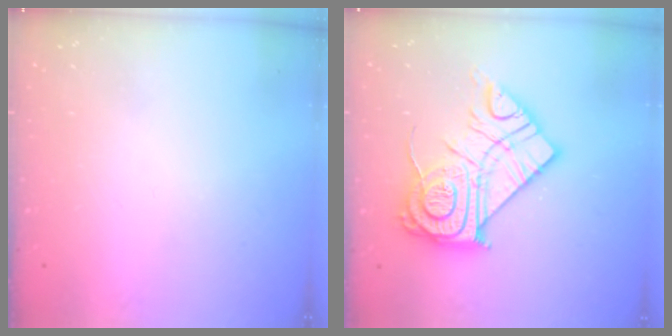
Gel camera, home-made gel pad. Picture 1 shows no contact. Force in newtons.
{"total": 20.7, "press": 20.6, "slide": 1.9}